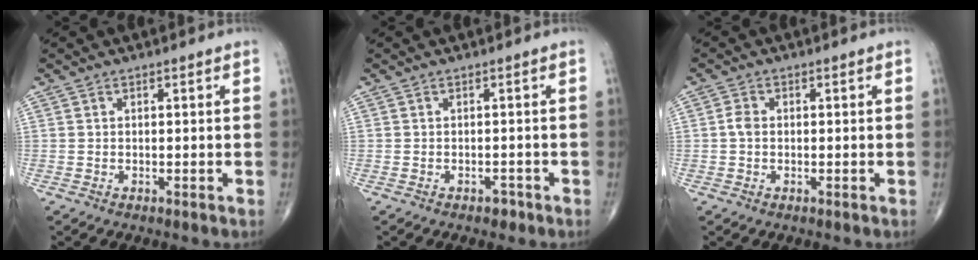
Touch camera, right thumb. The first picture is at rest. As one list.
[{"total": 1.1, "force": [-0.7, 0.7, 0.4], "torque": [0.001, 0.004, -0.013]}, {"total": 1.9, "force": [-0.1, 1.3, 1.3], "torque": [-0.022, 0.003, -0.006]}]